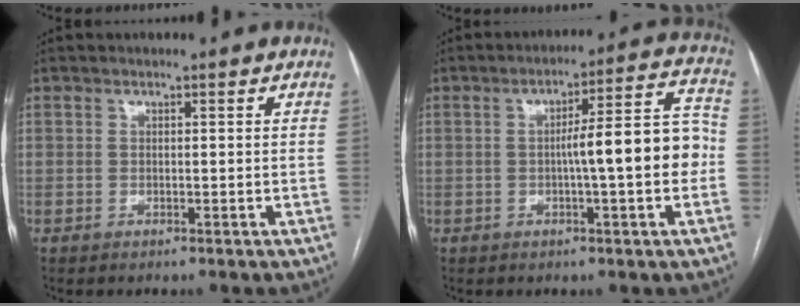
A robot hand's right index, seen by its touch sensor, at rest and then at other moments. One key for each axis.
{"total": 10.9, "fx": -1.4, "fy": 1.0, "fz": 10.7, "tx": -0.148, "ty": 0.029, "tz": -0.024}